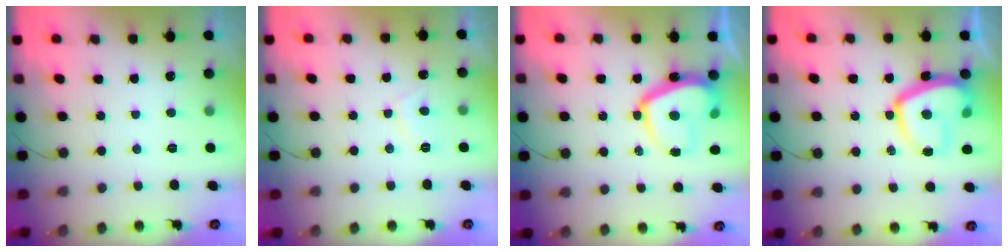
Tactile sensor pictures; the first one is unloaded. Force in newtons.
{"total": 2.7, "press": 2.6, "slide": 0.8}
{"total": 13.5, "press": 13.4, "slide": 1.2}
{"total": 14.4, "press": 14.3, "slide": 1.4}